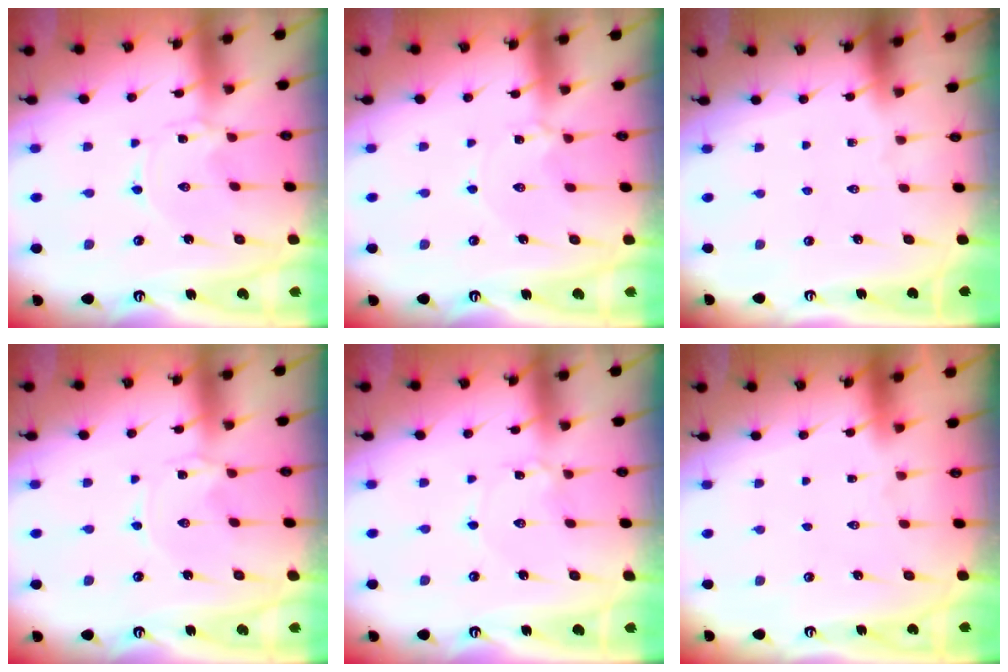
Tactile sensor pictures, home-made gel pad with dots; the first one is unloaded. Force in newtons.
{"total": 1.4, "press": 1.3, "slide": 0.3}
{"total": 0.0}
{"total": 0.0}
{"total": 1.6, "press": 1.6, "slide": 0.1}
{"total": 1.6, "press": 1.6, "slide": 0.1}